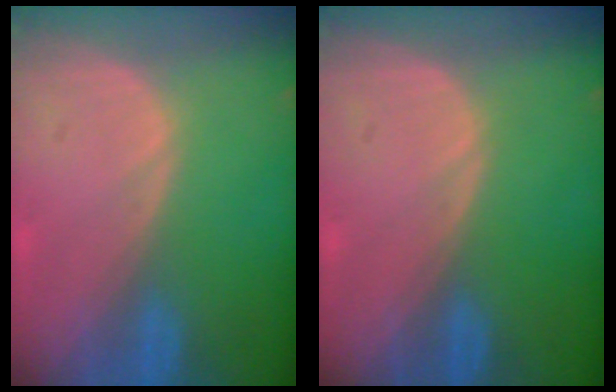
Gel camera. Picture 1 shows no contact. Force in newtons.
{"total": 0.0}